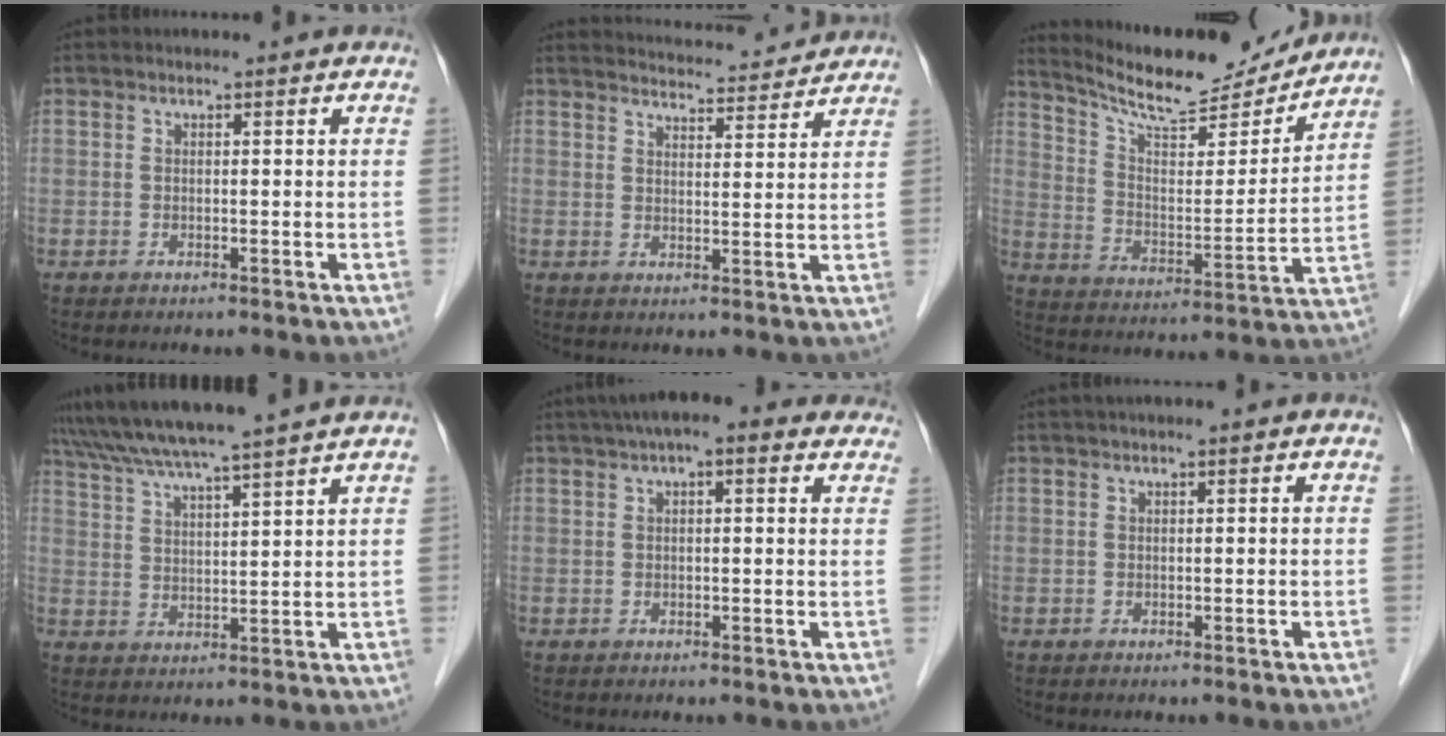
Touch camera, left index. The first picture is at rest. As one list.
[{"total": 11.3, "force": [11.1, 1.1, 2.0], "torque": [-0.024, 0.013, 0.138]}, {"total": 16.6, "force": [15.5, 2.8, 5.3], "torque": [-0.092, -0.011, 0.242]}, {"total": 12.5, "force": [10.9, -1.7, 5.8], "torque": [-0.104, 0.013, 0.170]}, {"total": 8.6, "force": [5.7, 2.6, 5.8], "torque": [-0.082, 0.045, 0.075]}, {"total": 0.6, "force": [0.2, 0.1, 0.6], "torque": [-0.013, 0.010, 0.003]}]